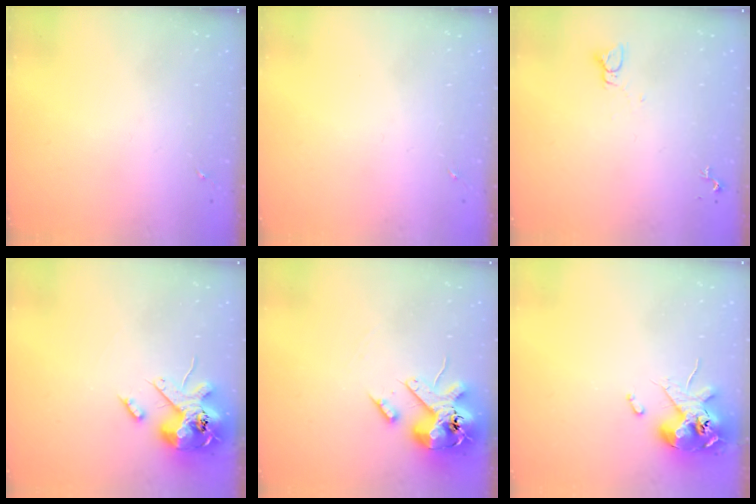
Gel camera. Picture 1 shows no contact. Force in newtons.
{"total": 0.0}
{"total": 2.2, "press": 2.2, "slide": 0.1}
{"total": 15.3, "press": 15.1, "slide": 2.5}
{"total": 16.8, "press": 16.5, "slide": 2.9}
{"total": 12.1, "press": 12.0, "slide": 2.0}